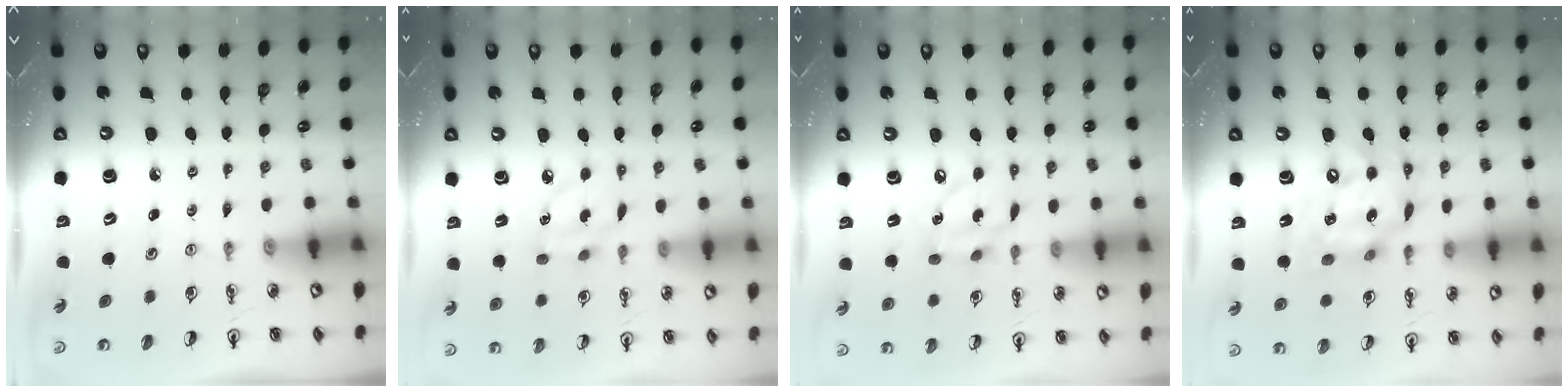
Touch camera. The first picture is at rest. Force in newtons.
{"total": 4.9, "press": 4.8, "slide": 0.3}
{"total": 9.3, "press": 9.3, "slide": 0.5}
{"total": 14.3, "press": 14.2, "slide": 1.0}